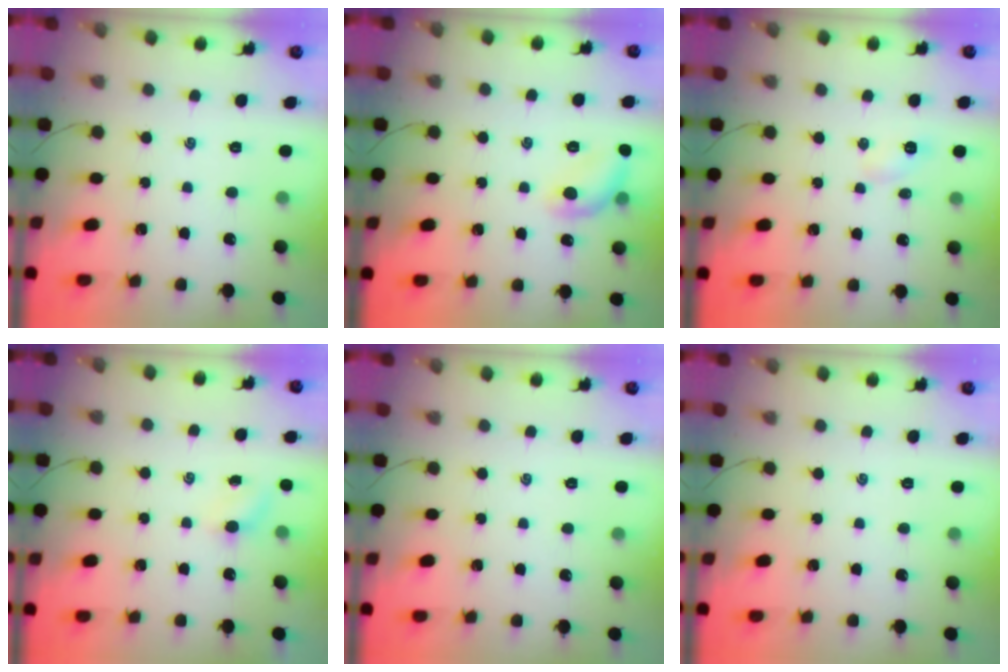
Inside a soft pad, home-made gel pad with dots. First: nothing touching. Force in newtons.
{"total": 9.1, "press": 9.1, "slide": 0.1}
{"total": 2.9, "press": 2.8, "slide": 0.8}
{"total": 3.5, "press": 3.5, "slide": 0.8}
{"total": 0.0}
{"total": 0.0}